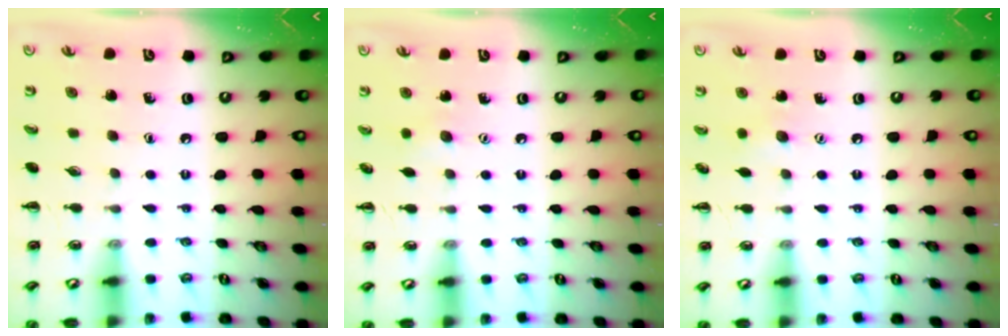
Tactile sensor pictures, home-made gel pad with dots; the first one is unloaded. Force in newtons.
{"total": 2.9, "press": 2.8, "slide": 0.7}
{"total": 3.0, "press": 2.9, "slide": 0.6}